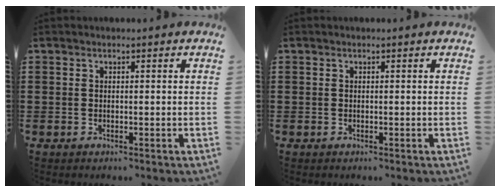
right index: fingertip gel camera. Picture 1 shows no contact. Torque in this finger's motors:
{"motor_torque": [0.02, 0.63, 0.00, 0.00]}